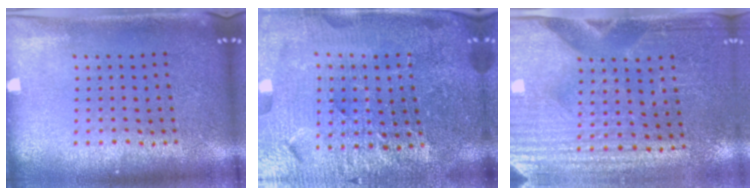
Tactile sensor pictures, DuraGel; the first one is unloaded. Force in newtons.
{"total": 5.6, "press": 5.1, "slide": 2.4}
{"total": 3.4, "press": 3.2, "slide": 1.2}